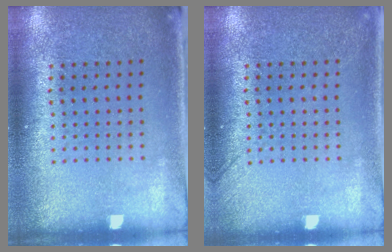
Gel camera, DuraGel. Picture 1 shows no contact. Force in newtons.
{"total": 1.2, "press": 1.2, "slide": 0.2}